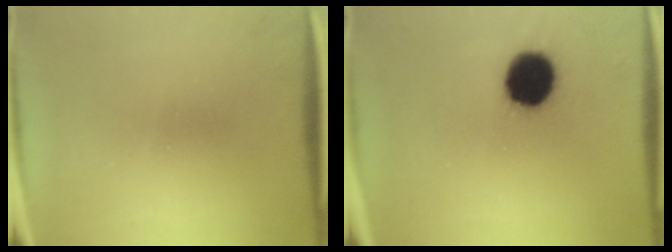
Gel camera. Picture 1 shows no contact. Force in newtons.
{"total": 13.8}